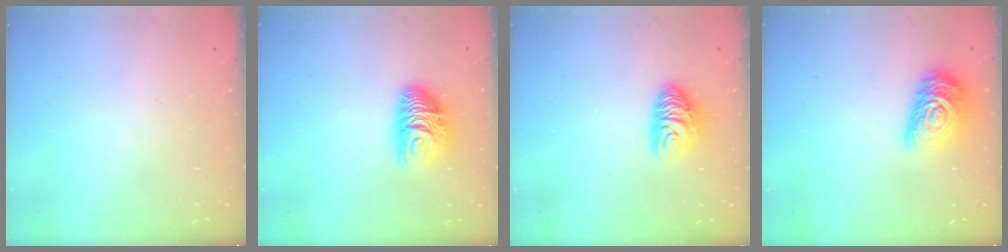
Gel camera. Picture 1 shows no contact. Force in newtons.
{"total": 9.5, "press": 9.5, "slide": 0.6}
{"total": 8.4, "press": 8.4, "slide": 0.8}
{"total": 14.0, "press": 14.0, "slide": 1.1}